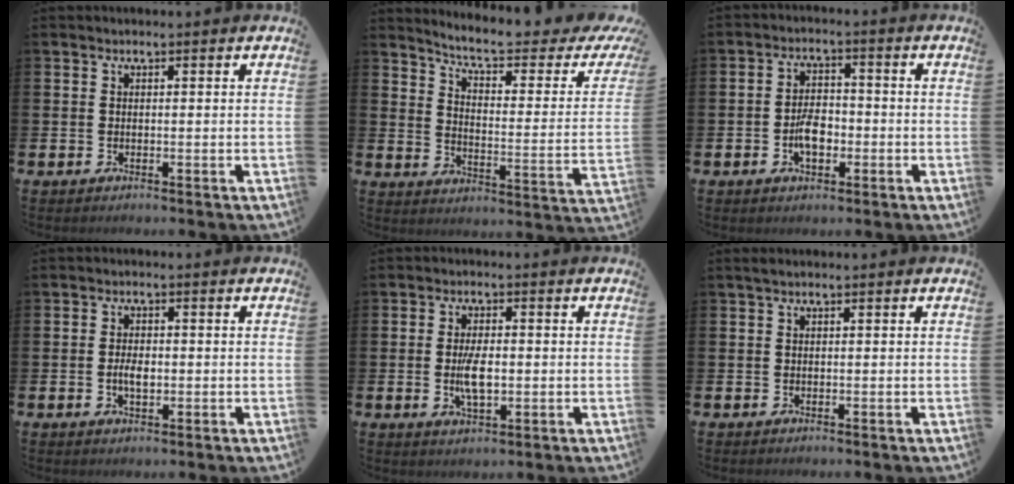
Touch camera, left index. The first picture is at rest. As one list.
[{"total": 6.8, "force": [5.5, 1.3, 3.8], "torque": [-0.092, -0.039, 0.086]}, {"total": 4.5, "force": [-1.2, 2.5, 3.5], "torque": [-0.047, 0.001, -0.025]}, {"total": 2.6, "force": [-0.3, 1.5, 2.2], "torque": [-0.027, -0.001, -0.009]}, {"total": 4.8, "force": [-0.3, 2.1, 4.3], "torque": [-0.080, -0.002, -0.010]}, {"total": 0.5, "force": [0.2, 0.0, 0.5], "torque": [-0.016, 0.006, 0.005]}]